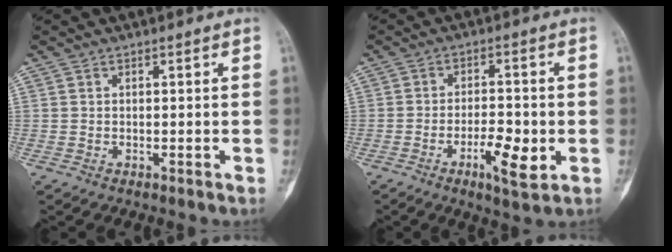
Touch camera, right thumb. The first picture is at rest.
{"total": 7.5, "force": [-2.5, 2.4, 6.7], "torque": [-0.107, 0.005, -0.039]}